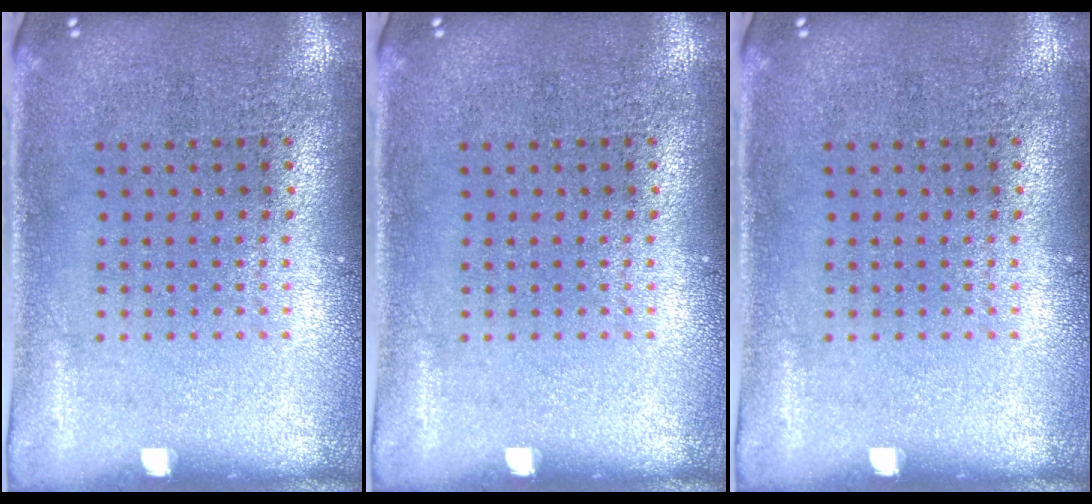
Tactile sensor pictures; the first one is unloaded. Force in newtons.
{"total": 0.0}
{"total": 0.0}